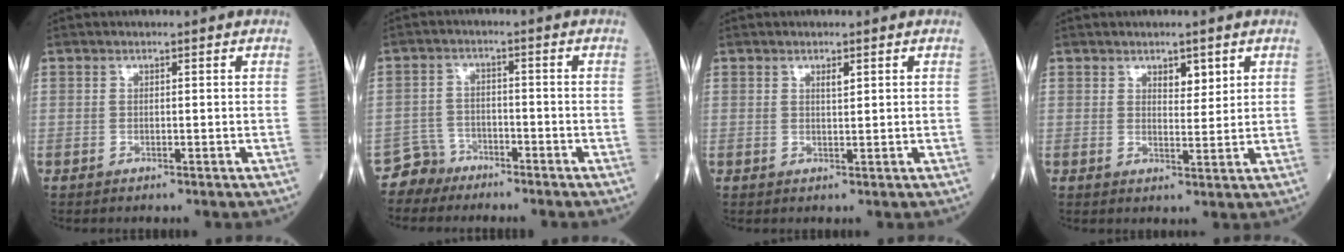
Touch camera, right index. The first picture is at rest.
{"total": 3.8, "force": [-3.1, 1.9, -0.9], "torque": [0.017, 0.005, -0.061]}
{"total": 1.2, "force": [0.7, 0.3, 1.0], "torque": [-0.019, -0.001, 0.011]}
{"total": 2.9, "force": [1.7, 1.2, 1.9], "torque": [-0.028, -0.001, 0.030]}